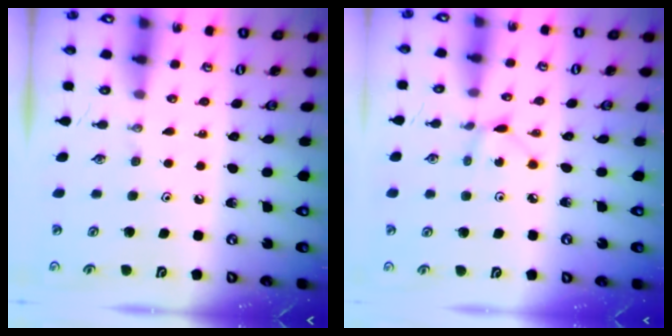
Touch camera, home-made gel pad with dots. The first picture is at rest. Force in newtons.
{"total": 2.2, "press": 2.2, "slide": 0.3}